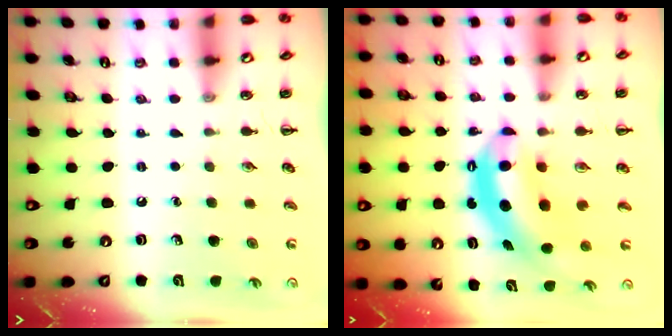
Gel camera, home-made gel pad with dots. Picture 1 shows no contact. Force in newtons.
{"total": 7.1, "press": 6.9, "slide": 1.8}